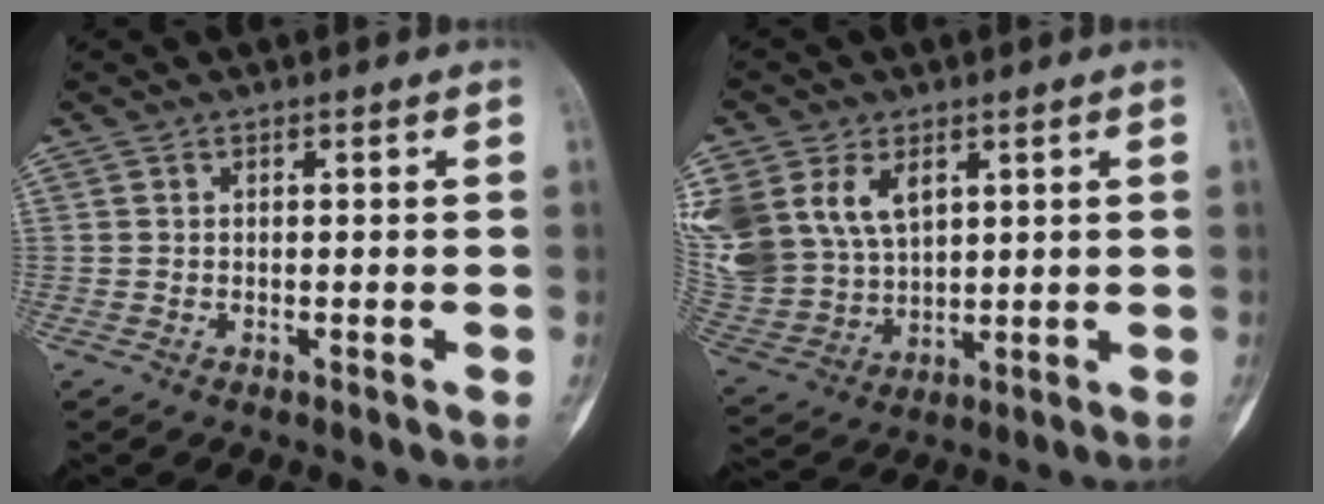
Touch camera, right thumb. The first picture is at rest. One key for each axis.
{"total": 20.4, "fx": 7.5, "fy": 14.6, "fz": 12.0, "tx": -0.290, "ty": 0.013, "tz": 0.167}